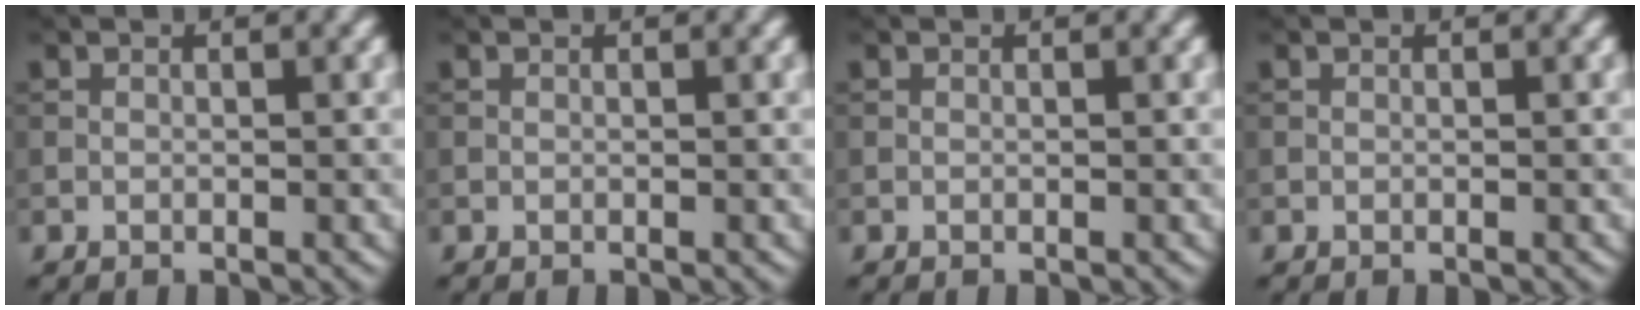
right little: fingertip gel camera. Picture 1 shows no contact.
{"total": 0.0}
{"total": 0.0}
{"total": 0.0}